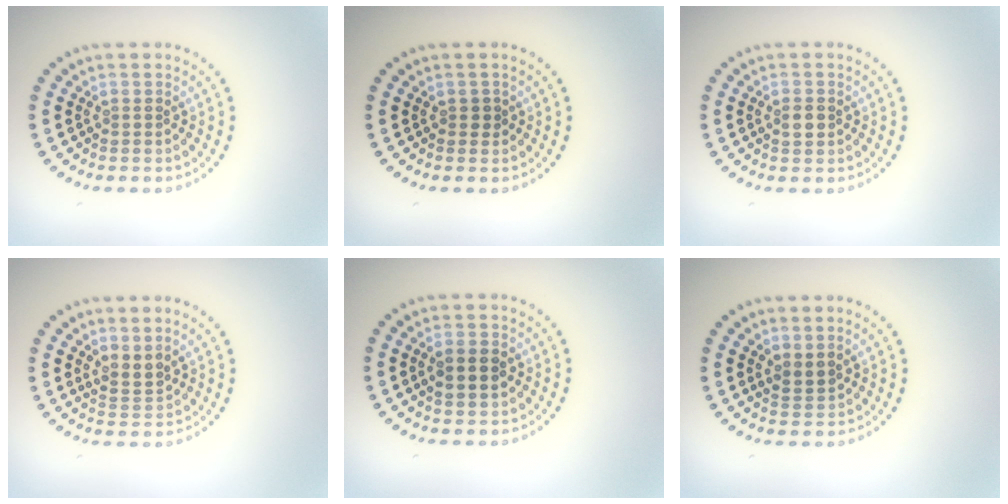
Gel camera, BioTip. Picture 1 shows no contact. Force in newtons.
{"total": 0.8, "press": 0.8, "slide": 0.2}
{"total": 1.6, "press": 1.5, "slide": 0.3}
{"total": 2.0, "press": 1.5, "slide": 1.3}
{"total": 2.7, "press": 2.7, "slide": 0.2}
{"total": 1.5, "press": 1.3, "slide": 0.8}